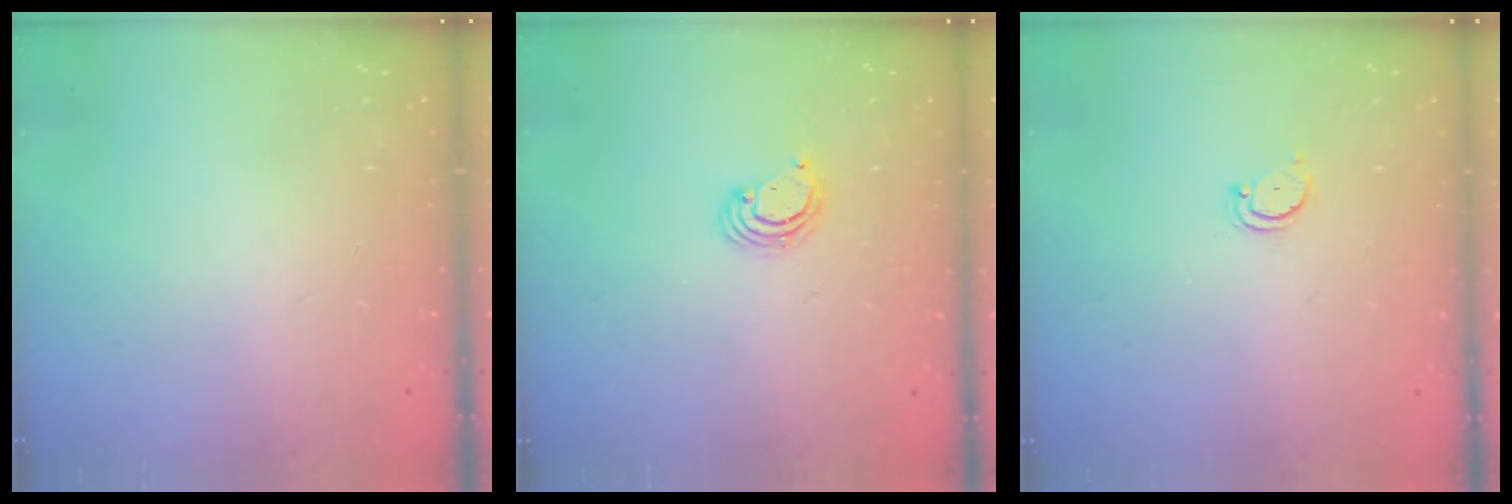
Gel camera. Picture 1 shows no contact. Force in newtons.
{"total": 3.2, "press": 3.2, "slide": 0.3}
{"total": 2.5, "press": 2.4, "slide": 0.5}